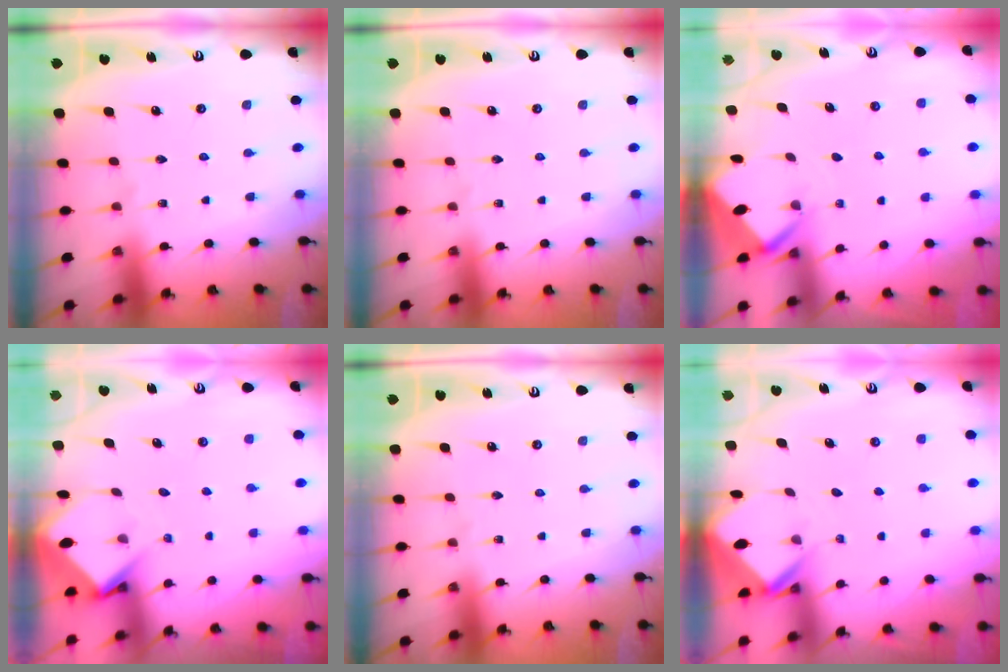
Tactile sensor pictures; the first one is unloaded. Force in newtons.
{"total": 0.0}
{"total": 2.8, "press": 2.8, "slide": 0.2}
{"total": 3.7, "press": 3.7, "slide": 0.2}
{"total": 0.0}
{"total": 2.7, "press": 2.7, "slide": 0.1}